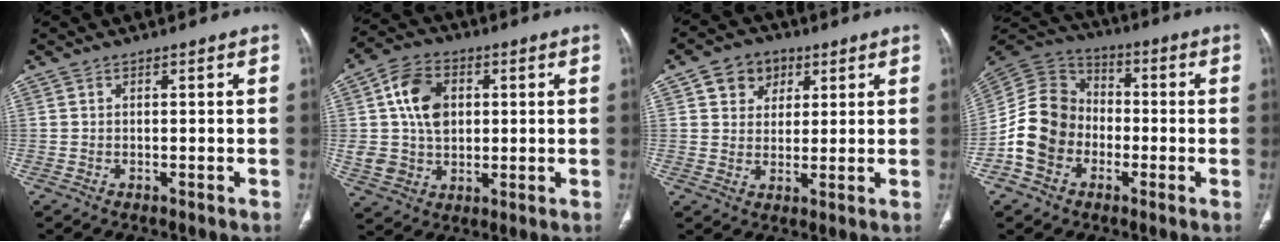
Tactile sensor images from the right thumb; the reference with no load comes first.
{"total": 12.4, "force": [2.5, 9.2, 7.9], "torque": [-0.116, 0.006, 0.048]}
{"total": 7.1, "force": [3.1, 5.8, 2.8], "torque": [-0.009, -0.007, 0.046]}
{"total": 13.2, "force": [-3.7, 10.9, 6.5], "torque": [-0.108, 0.040, -0.077]}